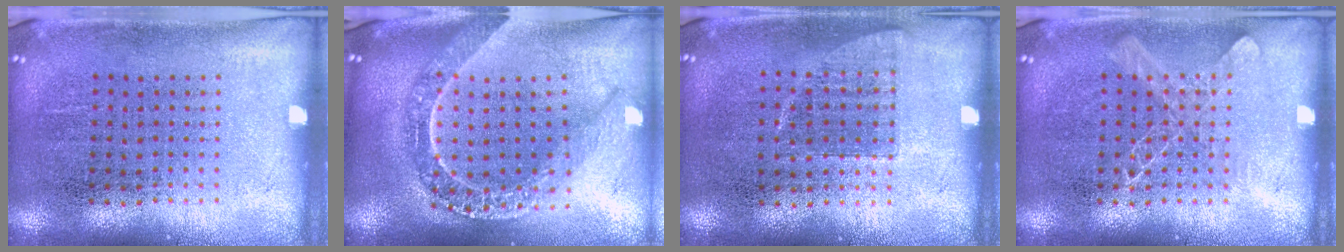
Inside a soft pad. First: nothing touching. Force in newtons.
{"total": 2.4, "press": 2.0, "slide": 1.3}
{"total": 0.7, "press": 0.7, "slide": 0.2}
{"total": 1.3, "press": 1.2, "slide": 0.3}